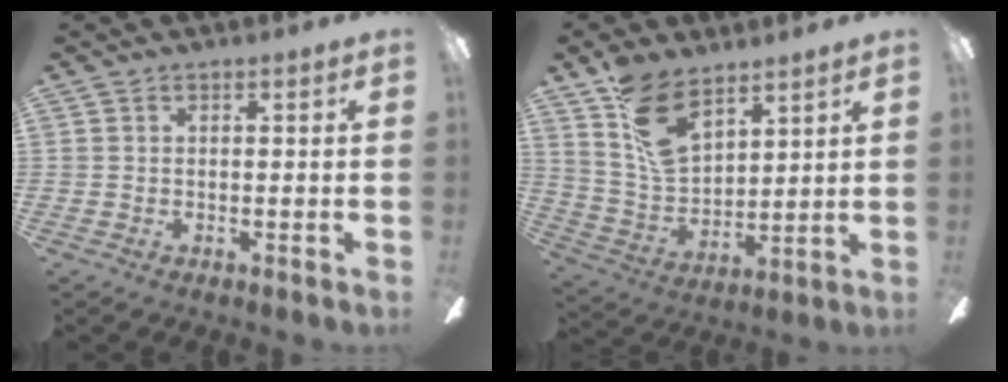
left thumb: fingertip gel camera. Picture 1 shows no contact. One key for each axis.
{"total": 13.0, "fx": 8.4, "fy": 6.7, "fz": 7.3, "tx": -0.140, "ty": -0.034, "tz": 0.163}